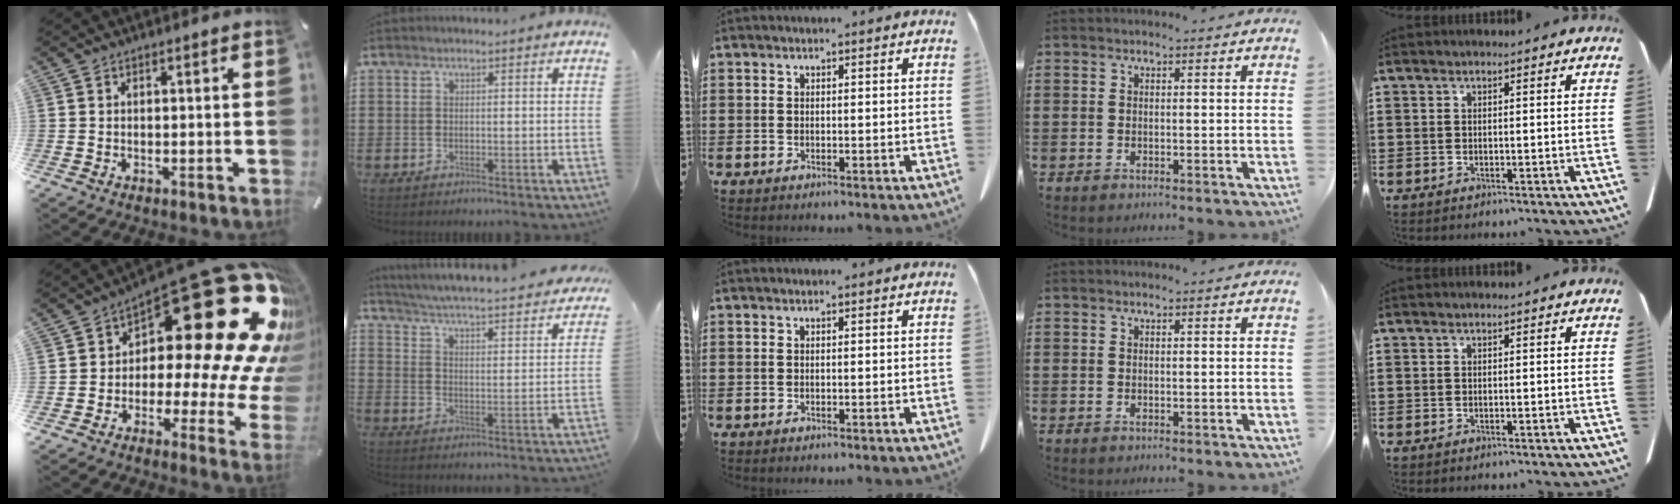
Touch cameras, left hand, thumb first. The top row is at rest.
{"thumb": {"total": 32.8, "force": [12.6, 14.7, 26.4], "torque": [-0.335, -0.122, 0.238]}, "index": {"total": 4.1, "force": [3.9, -0.5, 1.2], "torque": [-0.045, -0.039, 0.057]}}